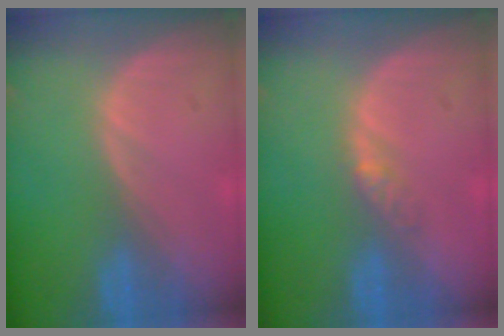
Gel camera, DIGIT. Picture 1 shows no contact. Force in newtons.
{"total": 2.2, "press": 1.7, "slide": 1.3}